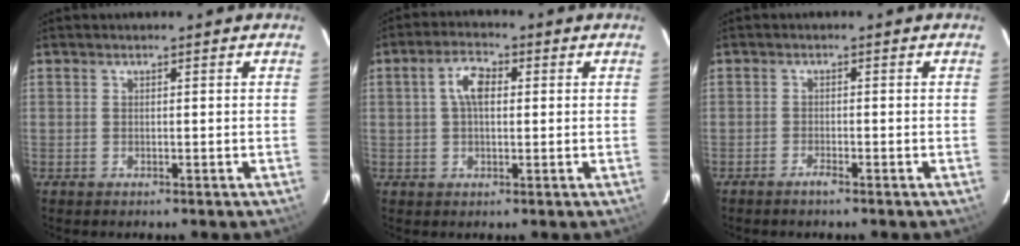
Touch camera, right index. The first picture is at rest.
{"total": 5.1, "force": [0.9, 2.7, 4.2], "torque": [-0.081, 0.016, 0.016]}
{"total": 1.4, "force": [-1.3, 0.2, 0.7], "torque": [-0.021, 0.000, -0.028]}